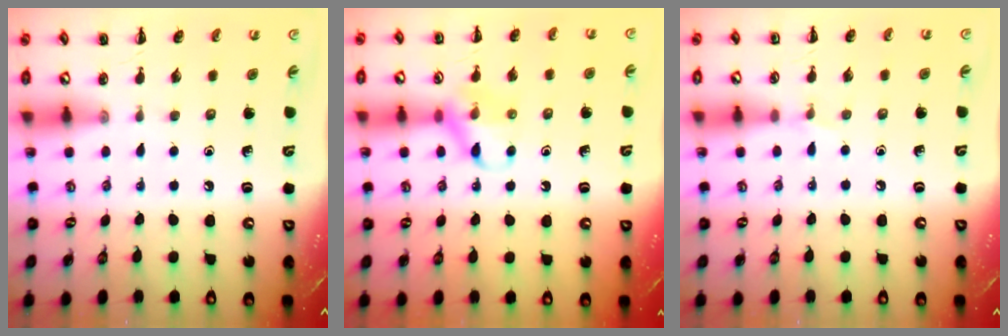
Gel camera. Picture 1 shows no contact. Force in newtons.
{"total": 10.6, "press": 10.6, "slide": 0.9}
{"total": 3.9, "press": 3.6, "slide": 1.3}